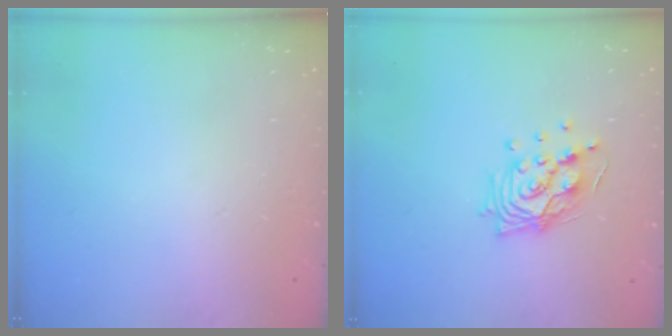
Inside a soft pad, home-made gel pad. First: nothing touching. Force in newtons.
{"total": 14.4, "press": 13.6, "slide": 4.7}